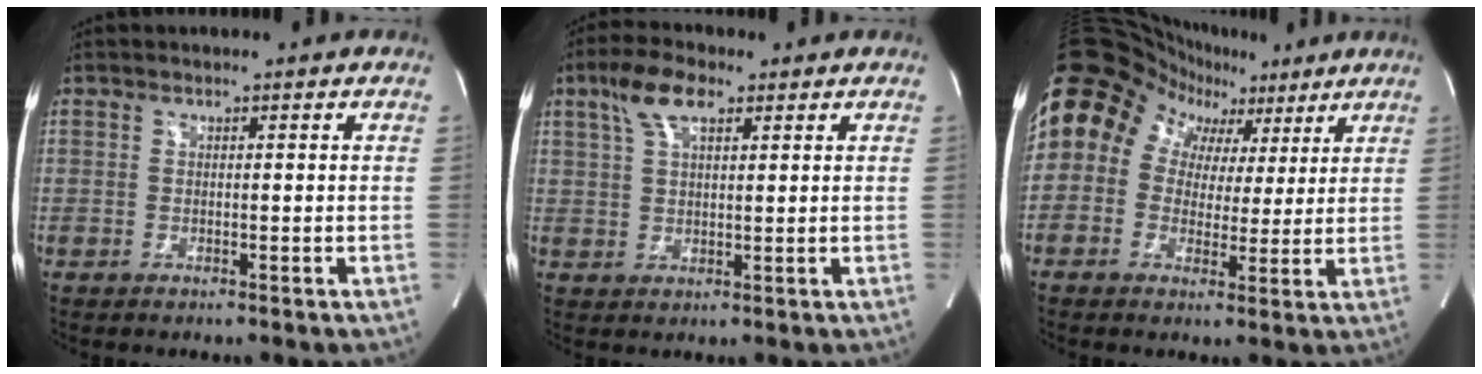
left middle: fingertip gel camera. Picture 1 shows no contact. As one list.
[{"total": 6.4, "force": [3.6, 2.2, 4.8], "torque": [-0.104, 0.019, 0.069]}, {"total": 13.7, "force": [5.2, 11.3, 5.8], "torque": [-0.109, 0.075, 0.085]}]